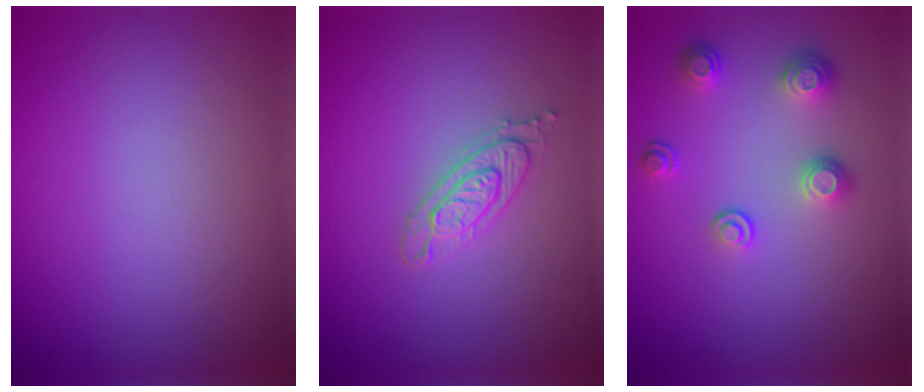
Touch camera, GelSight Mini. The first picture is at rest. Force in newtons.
{"total": 2.4, "press": 2.2, "slide": 0.8}
{"total": 3.2, "press": 2.5, "slide": 1.9}